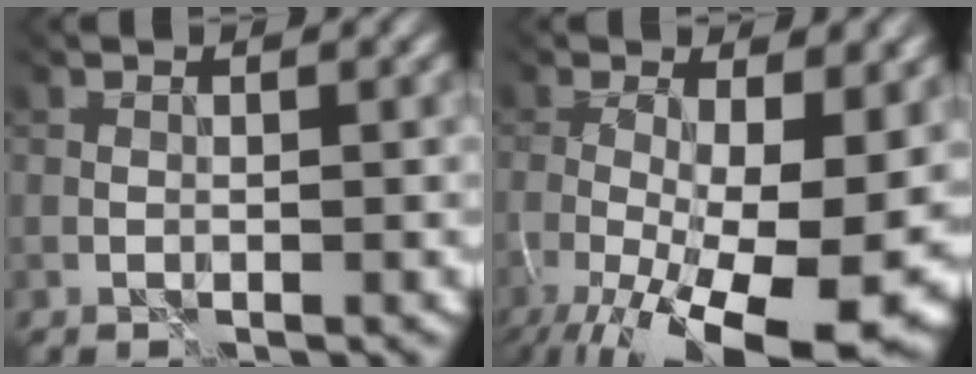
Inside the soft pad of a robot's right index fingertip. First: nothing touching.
{"total": 15.6, "force": [-5.4, 6.6, 13.0], "torque": [-0.211, -0.038, -0.060]}